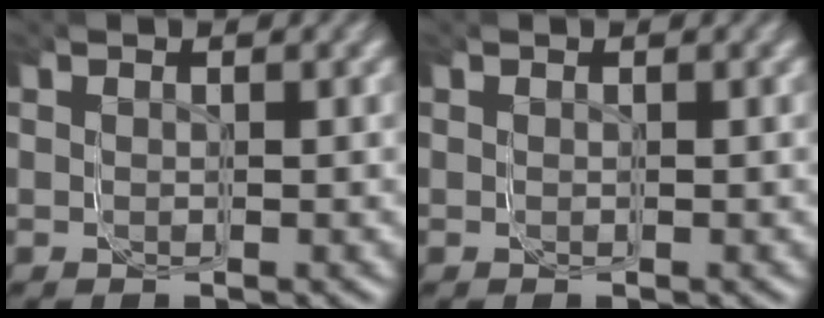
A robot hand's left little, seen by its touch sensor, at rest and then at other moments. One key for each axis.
{"total": 0.0}